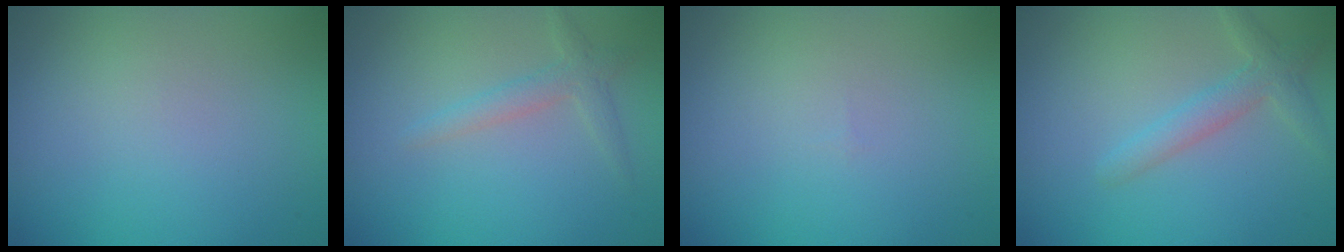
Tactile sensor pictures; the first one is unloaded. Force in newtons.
{"total": 1.9, "press": 1.9, "slide": 0.1}
{"total": 0.0}
{"total": 2.5, "press": 2.5, "slide": 0.1}